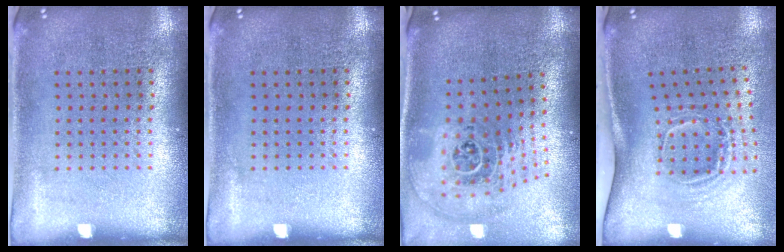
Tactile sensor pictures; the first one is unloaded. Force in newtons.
{"total": 0.0}
{"total": 2.8, "press": 1.9, "slide": 2.1}
{"total": 1.9, "press": 1.2, "slide": 1.6}